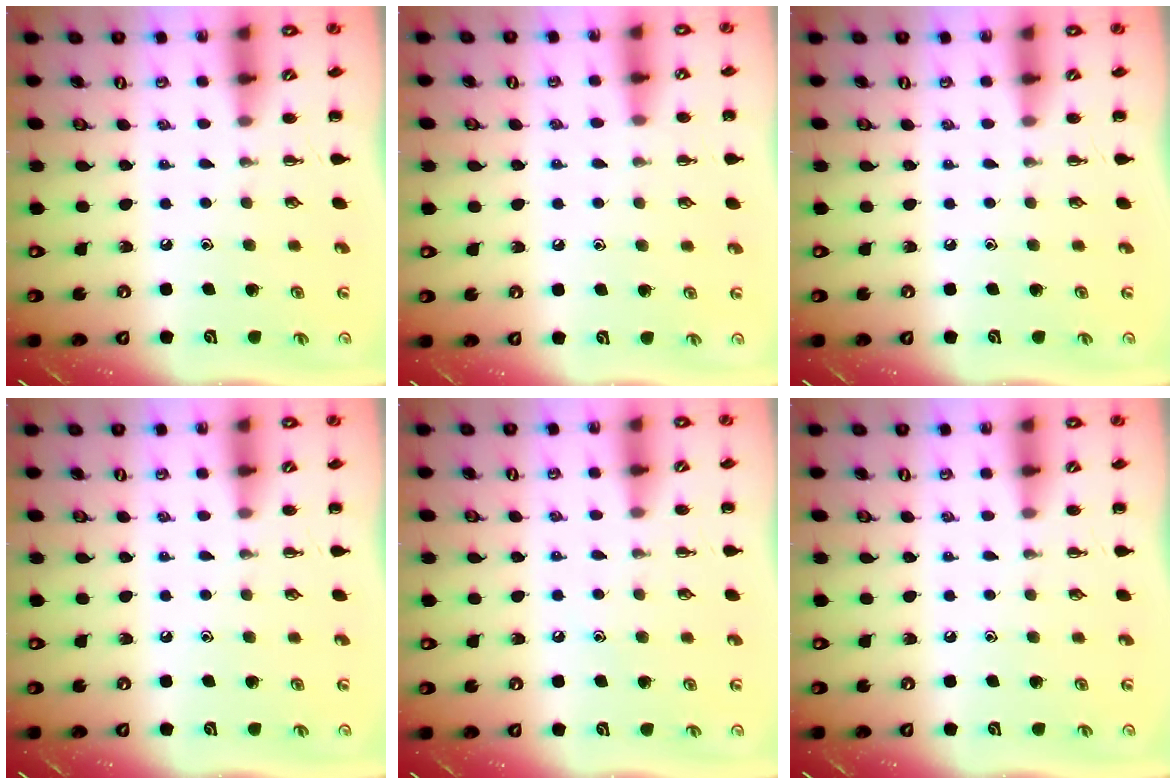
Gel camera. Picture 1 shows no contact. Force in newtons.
{"total": 6.6, "press": 6.2, "slide": 2.2}
{"total": 0.0}
{"total": 0.0}
{"total": 4.6, "press": 4.4, "slide": 1.3}
{"total": 0.0}